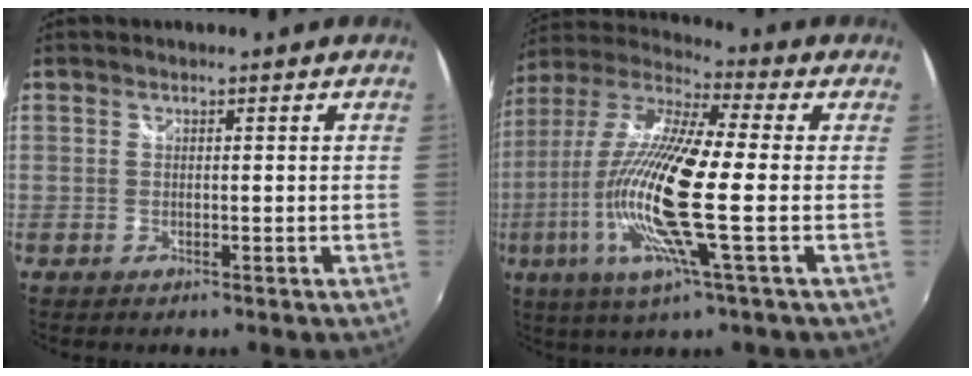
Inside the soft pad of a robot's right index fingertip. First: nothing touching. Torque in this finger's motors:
{"motor_torque": [2.14, 0.00, 1.05, 0.21]}